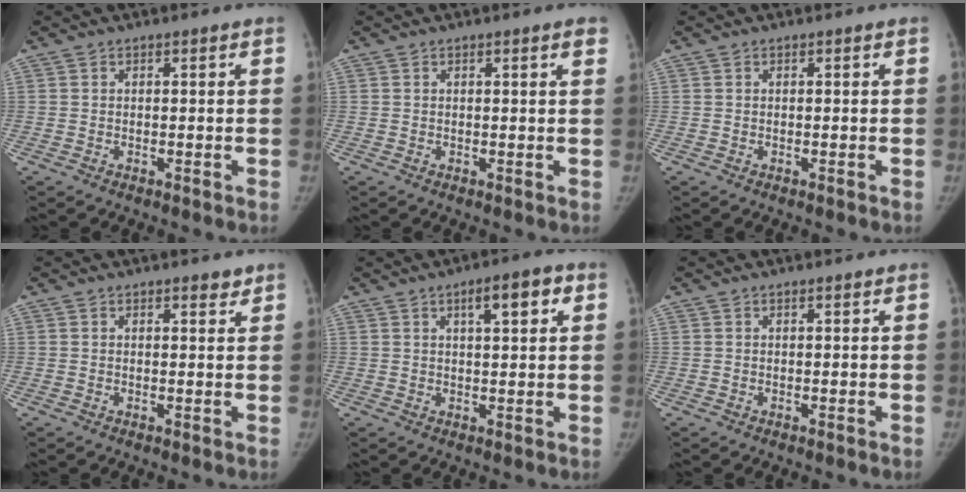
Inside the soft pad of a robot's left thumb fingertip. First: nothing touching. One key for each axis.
{"total": 1.7, "fx": 1.0, "fy": 0.1, "fz": 1.4, "tx": -0.017, "ty": 0.000, "tz": 0.010}
{"total": 0.0}
{"total": 1.5, "fx": 1.1, "fy": 0.5, "fz": 0.7, "tx": -0.004, "ty": -0.007, "tz": 0.014}
{"total": 6.0, "fx": 2.5, "fy": 1.9, "fz": 5.1, "tx": -0.062, "ty": 0.004, "tz": 0.032}
{"total": 0.0}